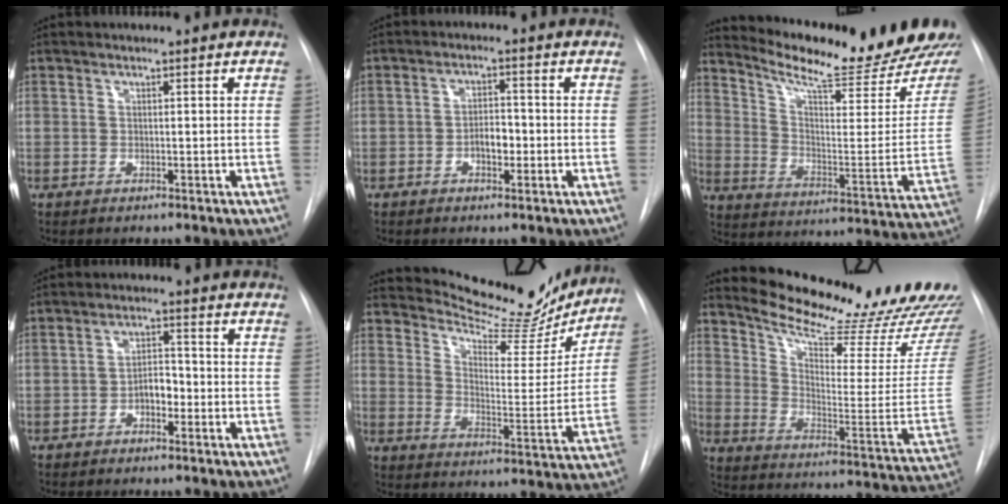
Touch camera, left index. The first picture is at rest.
{"total": 3.3, "force": [-1.1, 1.6, 2.6], "torque": [-0.041, 0.007, -0.018]}
{"total": 23.1, "force": [21.2, 1.7, 8.9], "torque": [-0.142, -0.096, 0.286]}
{"total": 3.5, "force": [-1.4, 1.8, 2.7], "torque": [-0.041, 0.010, -0.027]}
{"total": 17.6, "force": [16.8, 3.8, 3.9], "torque": [-0.050, -0.049, 0.218]}
{"total": 27.4, "force": [24.1, 3.6, 12.4], "torque": [-0.187, -0.103, 0.312]}